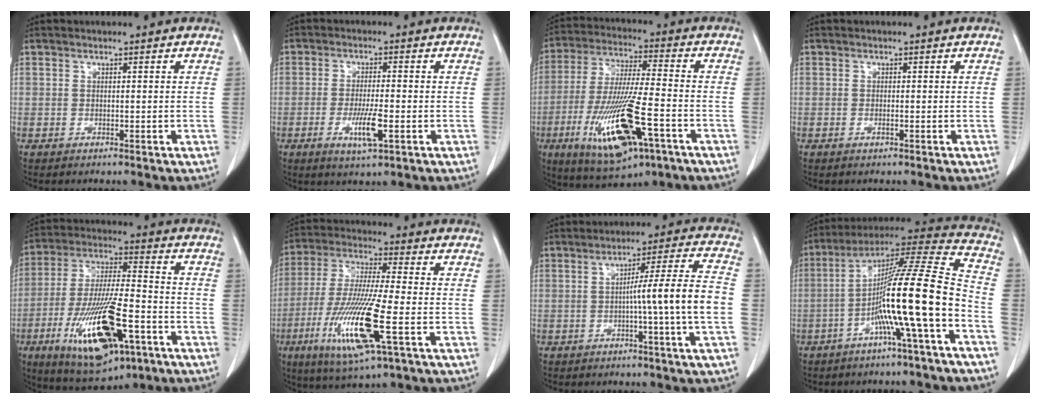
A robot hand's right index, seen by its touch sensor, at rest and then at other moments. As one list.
[{"total": 5.7, "force": [-1.9, 0.6, 5.3], "torque": [-0.102, -0.010, -0.033]}, {"total": 17.8, "force": [-7.2, 3.3, 16.0], "torque": [-0.331, -0.034, -0.119]}, {"total": 0.6, "force": [-0.3, 0.1, 0.5], "torque": [-0.012, -0.001, -0.003]}, {"total": 19.2, "force": [-8.1, 5.1, 16.6], "torque": [-0.339, -0.025, -0.131]}, {"total": 16.0, "force": [-5.3, 1.0, 15.0], "torque": [-0.311, -0.027, -0.098]}, {"total": 10.2, "force": [-1.9, -1.8, 9.9], "torque": [-0.151, 0.010, -0.028]}, {"total": 17.5, "force": [-5.7, -0.8, 16.6], "torque": [-0.279, 0.014, -0.105]}]